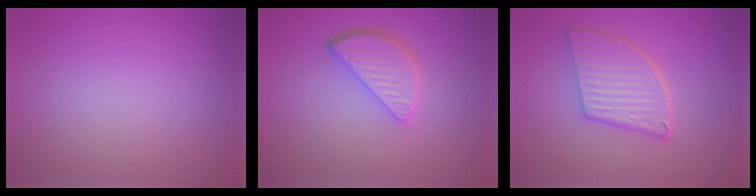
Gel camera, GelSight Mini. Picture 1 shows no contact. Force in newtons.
{"total": 3.8, "press": 3.1, "slide": 2.2}
{"total": 5.4, "press": 4.3, "slide": 3.2}